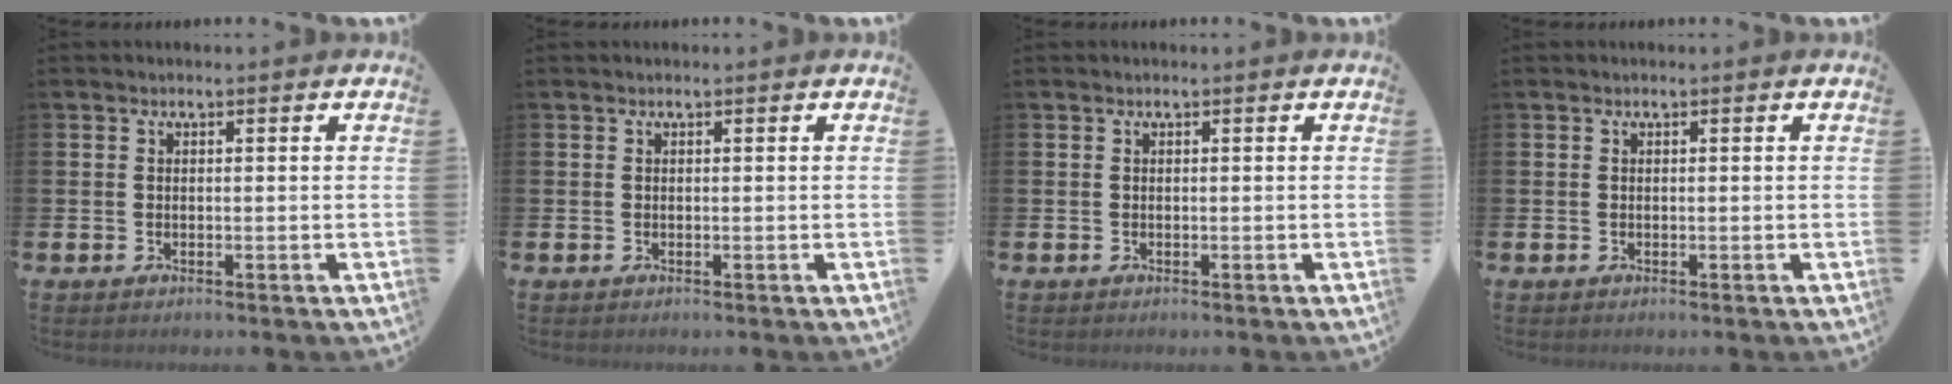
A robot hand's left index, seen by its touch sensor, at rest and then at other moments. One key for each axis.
{"total": 0.0}
{"total": 0.0}
{"total": 0.0}